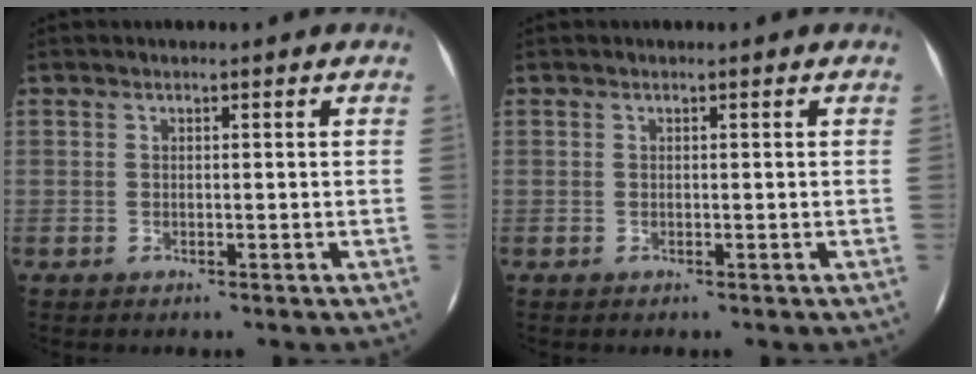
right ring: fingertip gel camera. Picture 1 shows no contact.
{"total": 0.0}